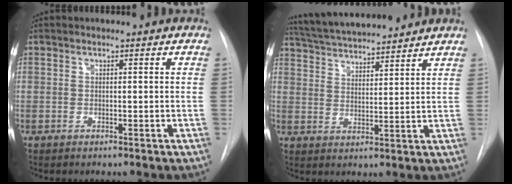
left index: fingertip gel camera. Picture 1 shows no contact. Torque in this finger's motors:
{"motor_torque": [0.04, -0.96, 0.38, 0.12]}